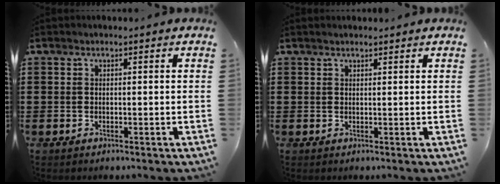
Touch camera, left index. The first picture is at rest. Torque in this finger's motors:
{"motor_torque": [2.15, -0.02, 0.14, 0.00]}